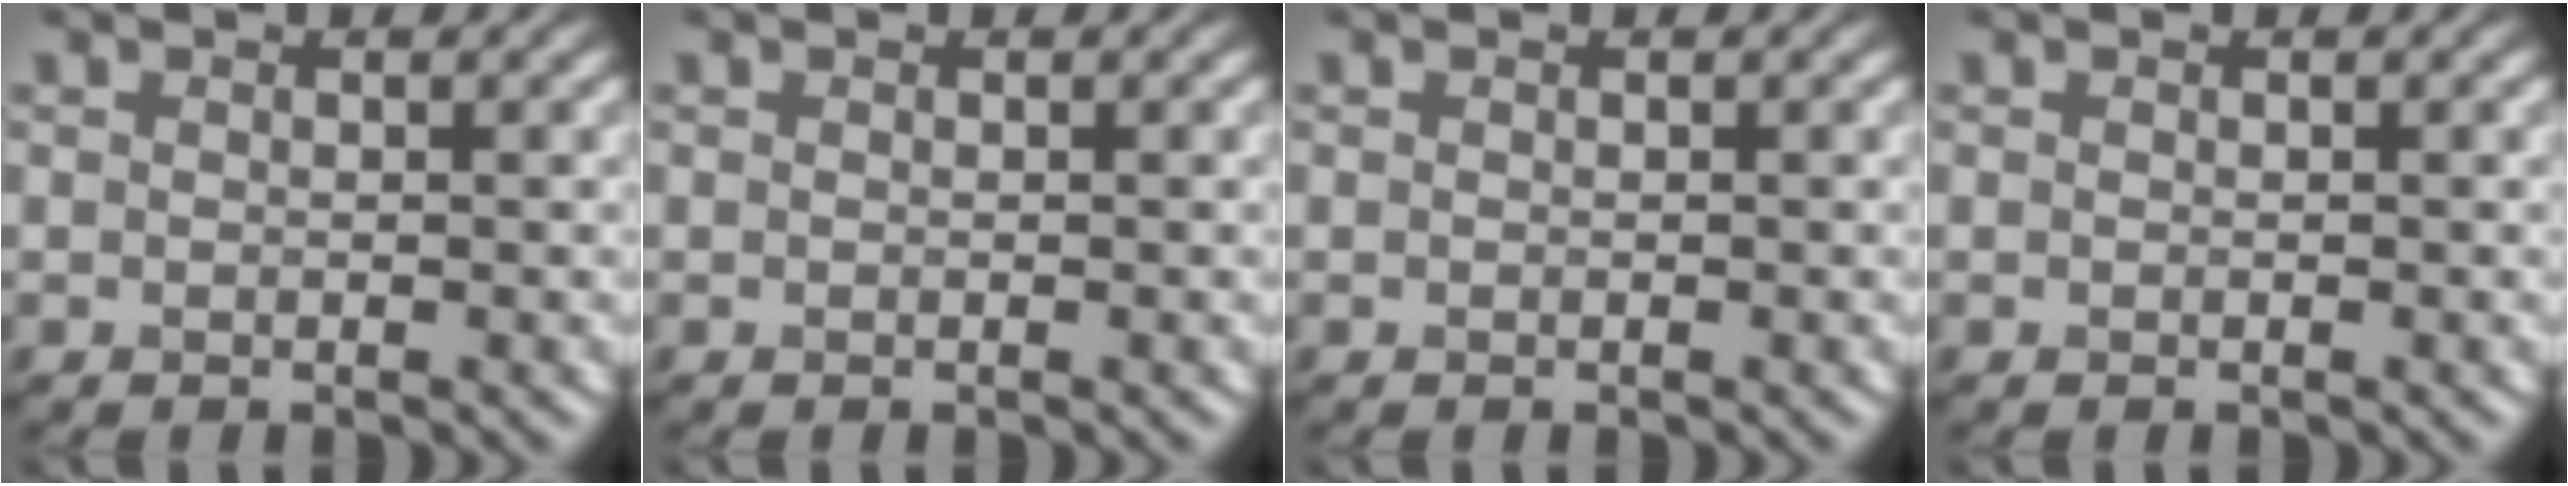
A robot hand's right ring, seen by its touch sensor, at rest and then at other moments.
{"total": 0.0}
{"total": 0.0}
{"total": 0.0}